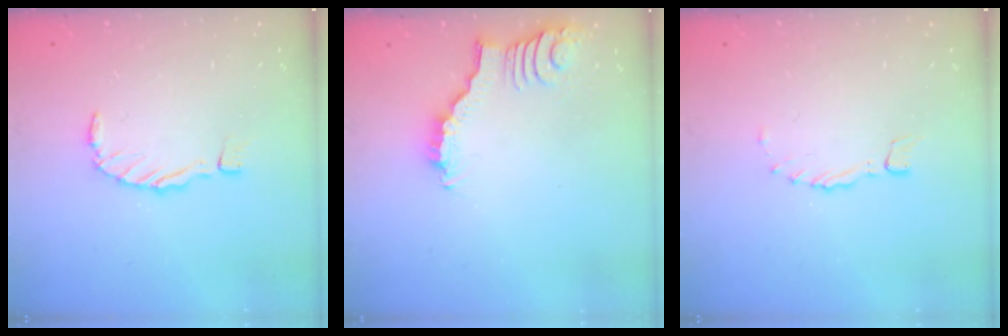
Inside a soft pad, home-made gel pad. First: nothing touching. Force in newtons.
{"total": 3.0, "press": 3.0, "slide": 0.4}
{"total": 0.0}